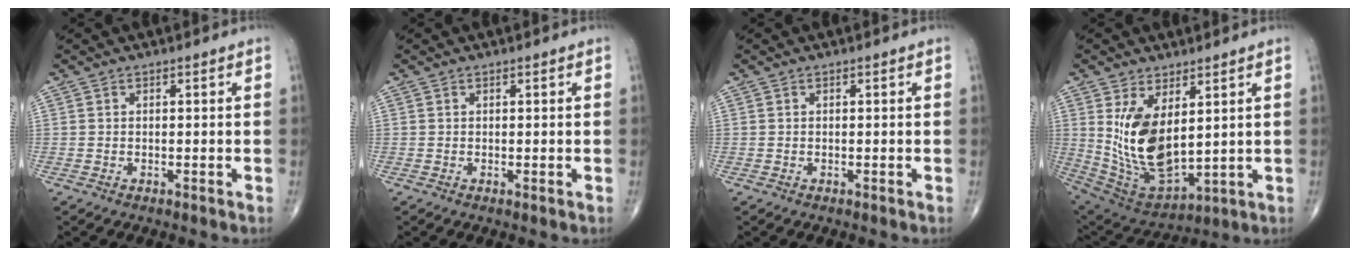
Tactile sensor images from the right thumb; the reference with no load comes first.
{"total": 0.0}
{"total": 0.0}
{"total": 14.8, "force": [3.3, 7.6, 12.2], "torque": [-0.215, -0.026, 0.092]}